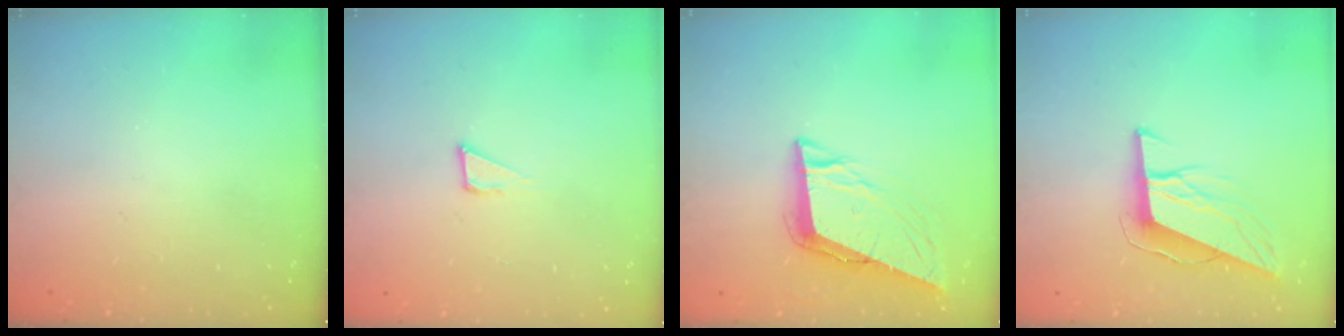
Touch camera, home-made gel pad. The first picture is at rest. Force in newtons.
{"total": 4.3, "press": 4.3, "slide": 0.3}
{"total": 9.8, "press": 9.3, "slide": 3.0}
{"total": 9.8, "press": 9.6, "slide": 2.3}